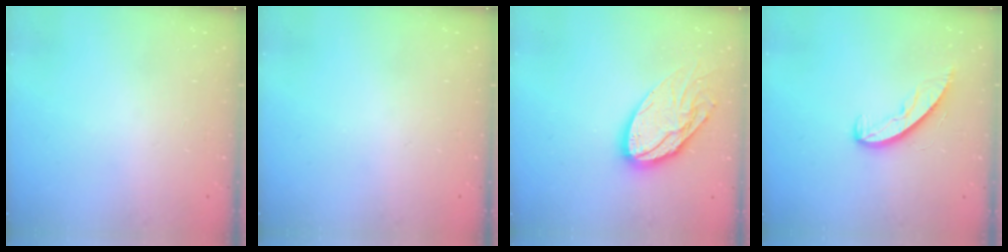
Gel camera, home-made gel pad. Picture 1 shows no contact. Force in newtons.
{"total": 0.0}
{"total": 15.8, "press": 15.7, "slide": 1.4}
{"total": 8.0, "press": 7.9, "slide": 0.9}